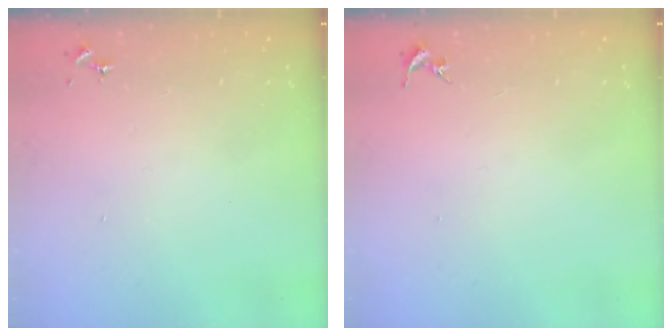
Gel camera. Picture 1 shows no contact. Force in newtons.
{"total": 0.0}